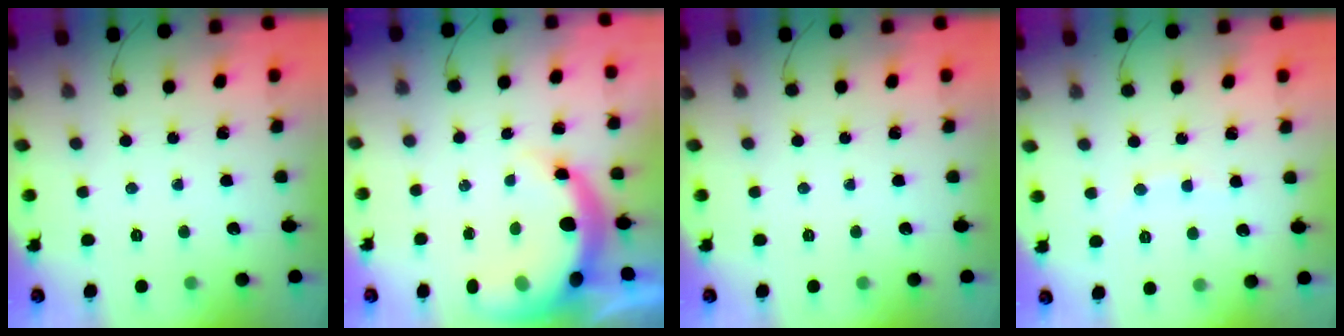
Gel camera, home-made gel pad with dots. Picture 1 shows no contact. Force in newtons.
{"total": 11.0, "press": 10.7, "slide": 2.6}
{"total": 0.0}
{"total": 4.2, "press": 4.1, "slide": 1.1}